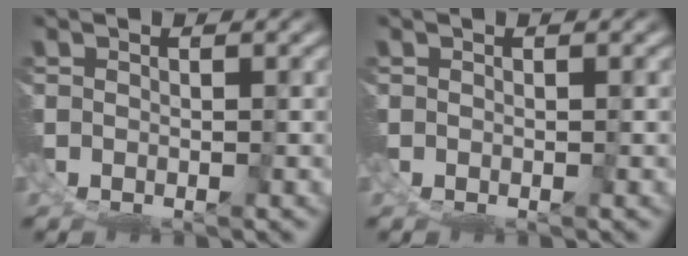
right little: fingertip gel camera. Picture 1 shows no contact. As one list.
[{"total": 0.0}]